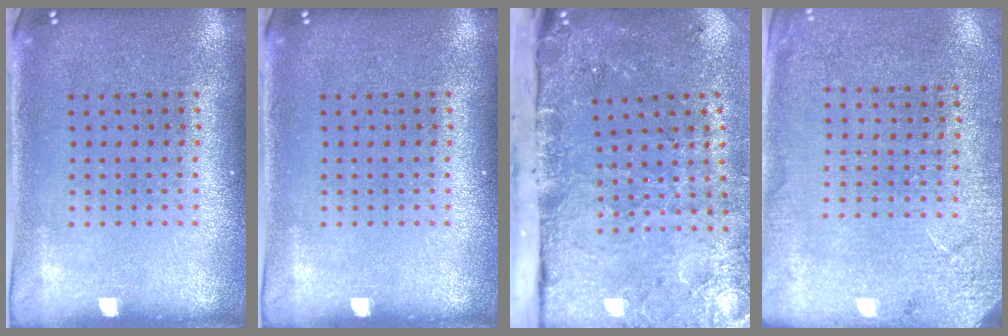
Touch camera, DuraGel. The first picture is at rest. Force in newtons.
{"total": 0.0}
{"total": 4.9, "press": 3.7, "slide": 3.2}
{"total": 2.6, "press": 2.5, "slide": 0.7}